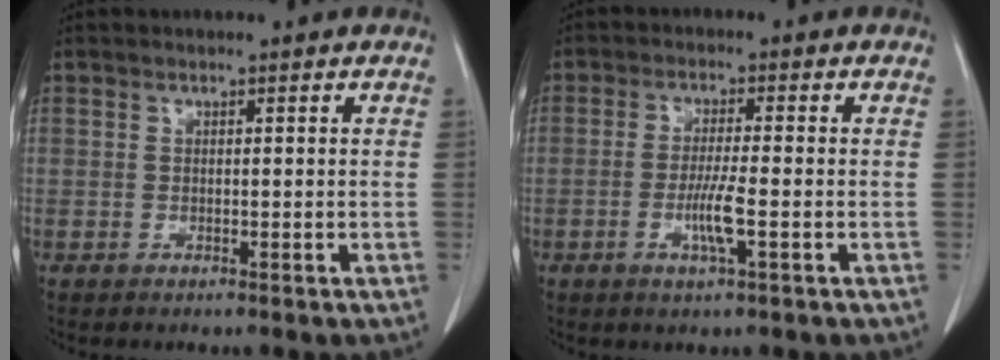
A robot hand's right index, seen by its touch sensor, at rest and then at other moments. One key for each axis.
{"total": 4.6, "fx": -1.4, "fy": 0.0, "fz": 4.4, "tx": -0.084, "ty": -0.007, "tz": -0.027}